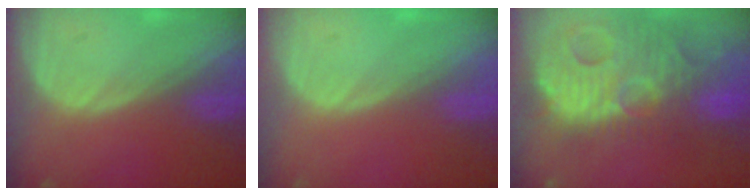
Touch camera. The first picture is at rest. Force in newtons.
{"total": 0.0}
{"total": 15.0, "press": 13.0, "slide": 7.4}